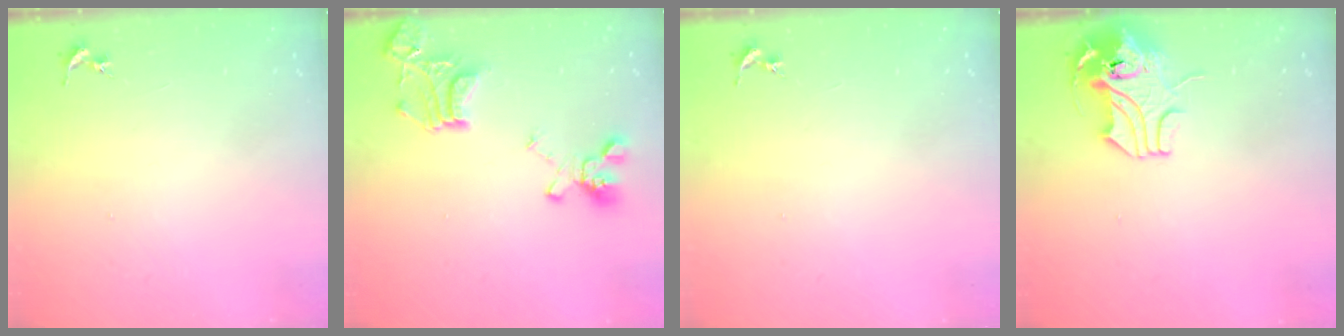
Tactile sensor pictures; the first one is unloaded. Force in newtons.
{"total": 18.3, "press": 18.2, "slide": 1.7}
{"total": 0.0}
{"total": 12.2, "press": 12.1, "slide": 1.7}